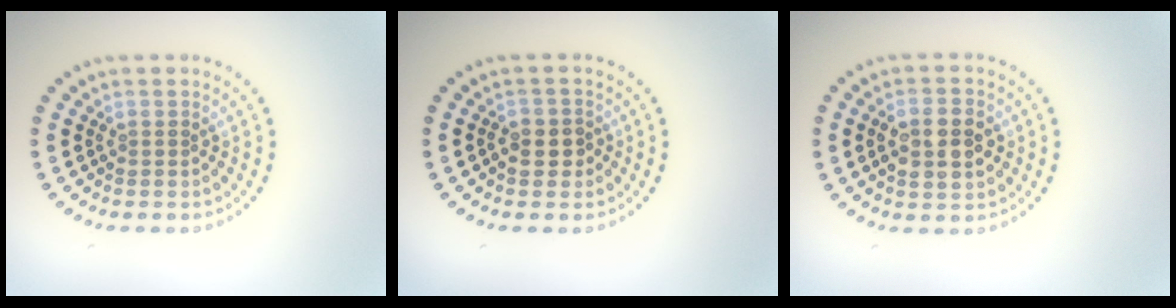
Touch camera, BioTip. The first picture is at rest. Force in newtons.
{"total": 2.4, "press": 2.3, "slide": 0.9}
{"total": 4.4, "press": 4.4, "slide": 0.3}